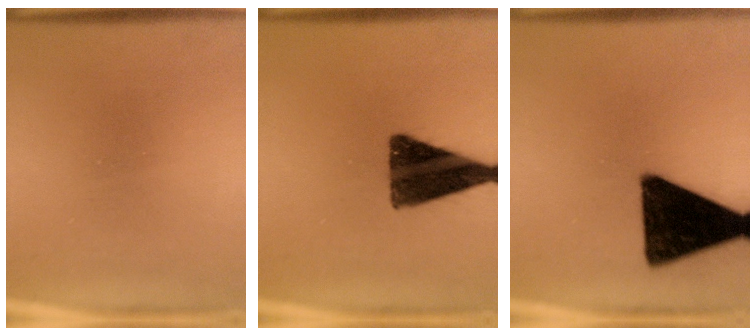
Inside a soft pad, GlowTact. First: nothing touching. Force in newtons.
{"total": 14.2}
{"total": 18.4}